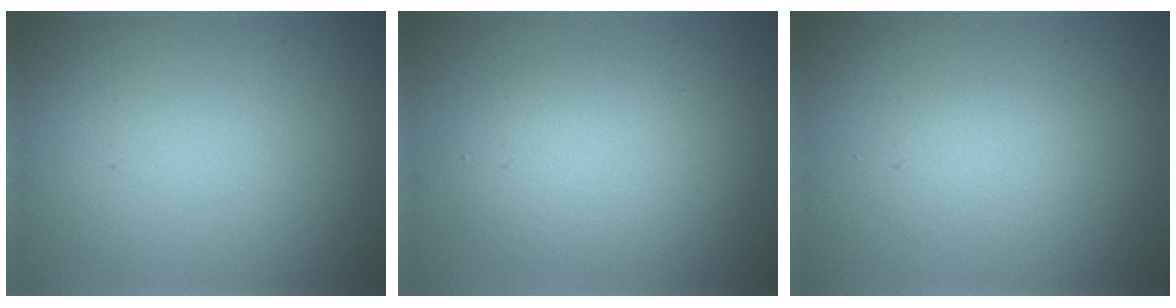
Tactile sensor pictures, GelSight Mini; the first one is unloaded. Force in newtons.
{"total": 3.8, "press": 3.8, "slide": 0.2}
{"total": 1.3, "press": 1.3, "slide": 0.1}